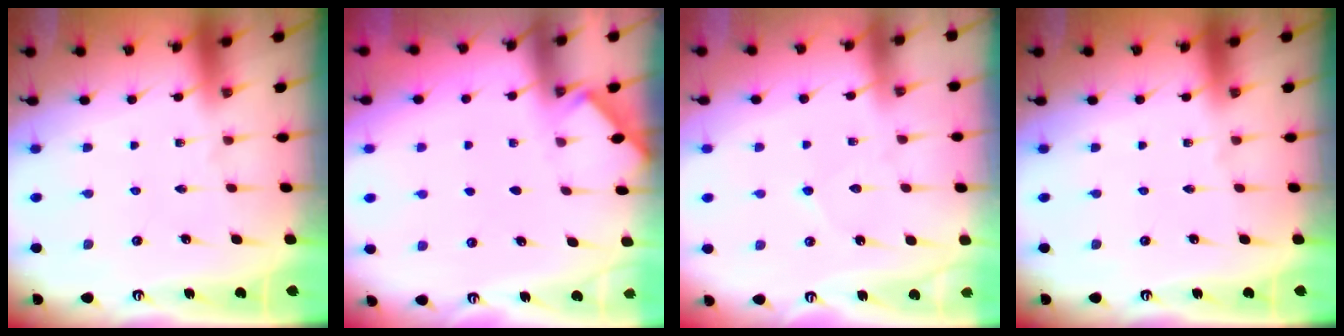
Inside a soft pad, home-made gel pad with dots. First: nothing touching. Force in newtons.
{"total": 2.8, "press": 2.7, "slide": 0.4}
{"total": 3.3, "press": 3.3, "slide": 0.4}
{"total": 0.0}